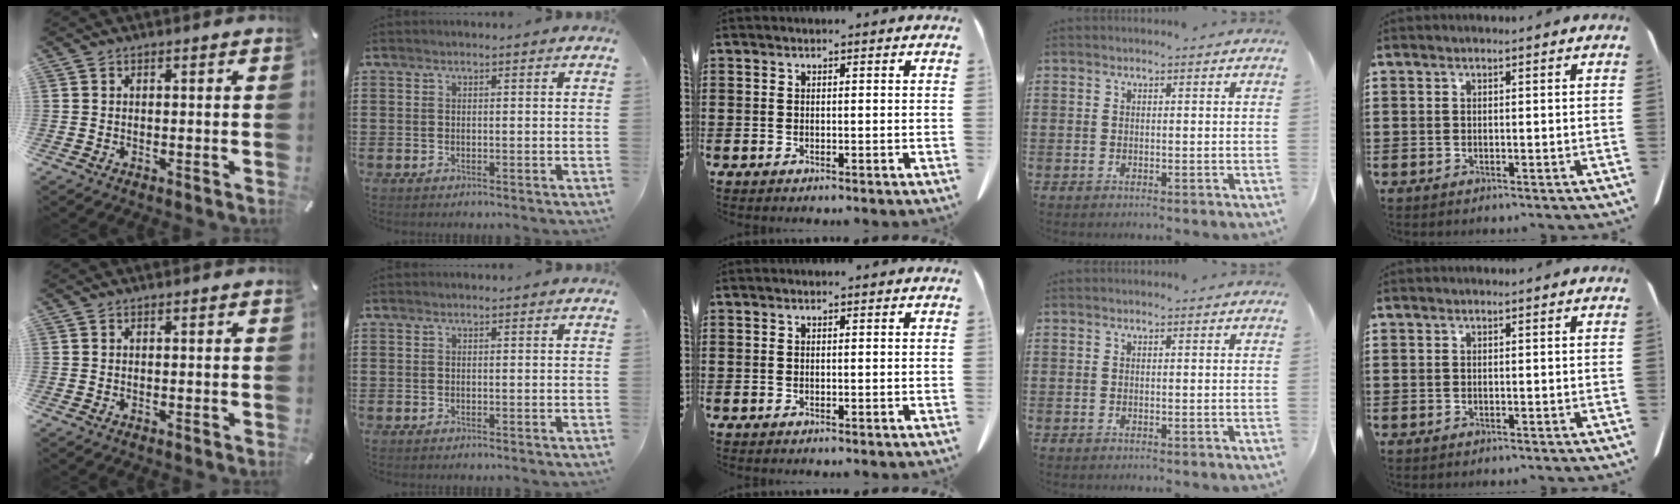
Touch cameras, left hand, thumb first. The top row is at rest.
{}